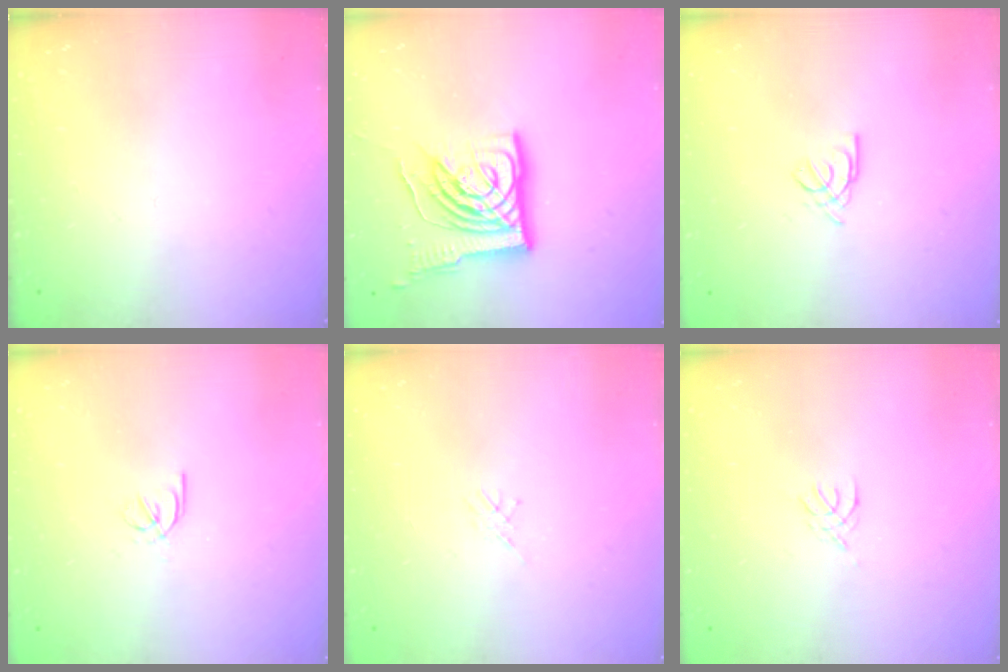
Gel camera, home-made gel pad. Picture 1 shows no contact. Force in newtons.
{"total": 15.5, "press": 15.4, "slide": 1.8}
{"total": 2.3, "press": 2.3, "slide": 0.5}
{"total": 2.3, "press": 2.2, "slide": 0.5}
{"total": 1.1, "press": 1.1, "slide": 0.3}
{"total": 1.2, "press": 1.2, "slide": 0.3}